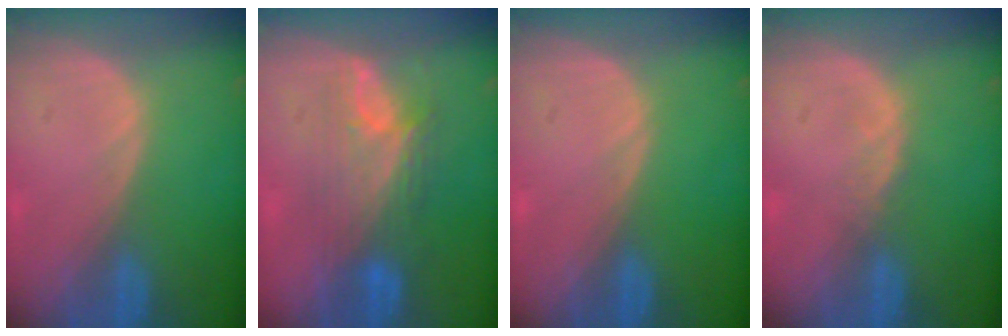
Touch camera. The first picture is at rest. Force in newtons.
{"total": 7.3, "press": 7.1, "slide": 1.5}
{"total": 0.0}
{"total": 1.1, "press": 1.1, "slide": 0.2}